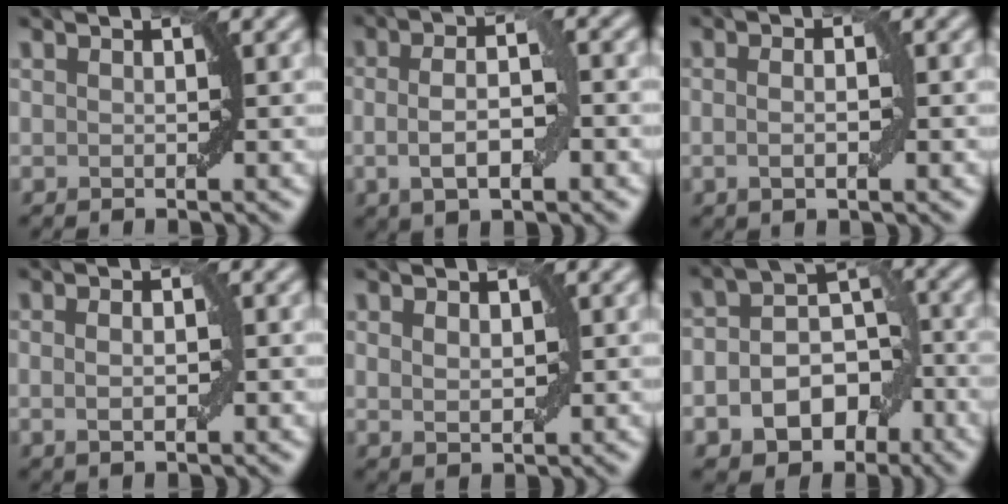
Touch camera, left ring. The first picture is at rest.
{"total": 5.0, "force": [-0.6, 1.7, 4.7], "torque": [-0.085, 0.002, -0.013]}
{"total": 2.4, "force": [-0.1, 0.9, 2.3], "torque": [-0.030, -0.005, -0.008]}
{"total": 2.6, "force": [0.1, 1.1, 2.3], "torque": [-0.029, 0.002, -0.002]}
{"total": 1.8, "force": [0.5, 1.0, 1.3], "torque": [-0.023, -0.002, 0.014]}
{"total": 8.3, "force": [-3.3, 5.9, 4.9], "torque": [-0.060, -0.009, -0.047]}